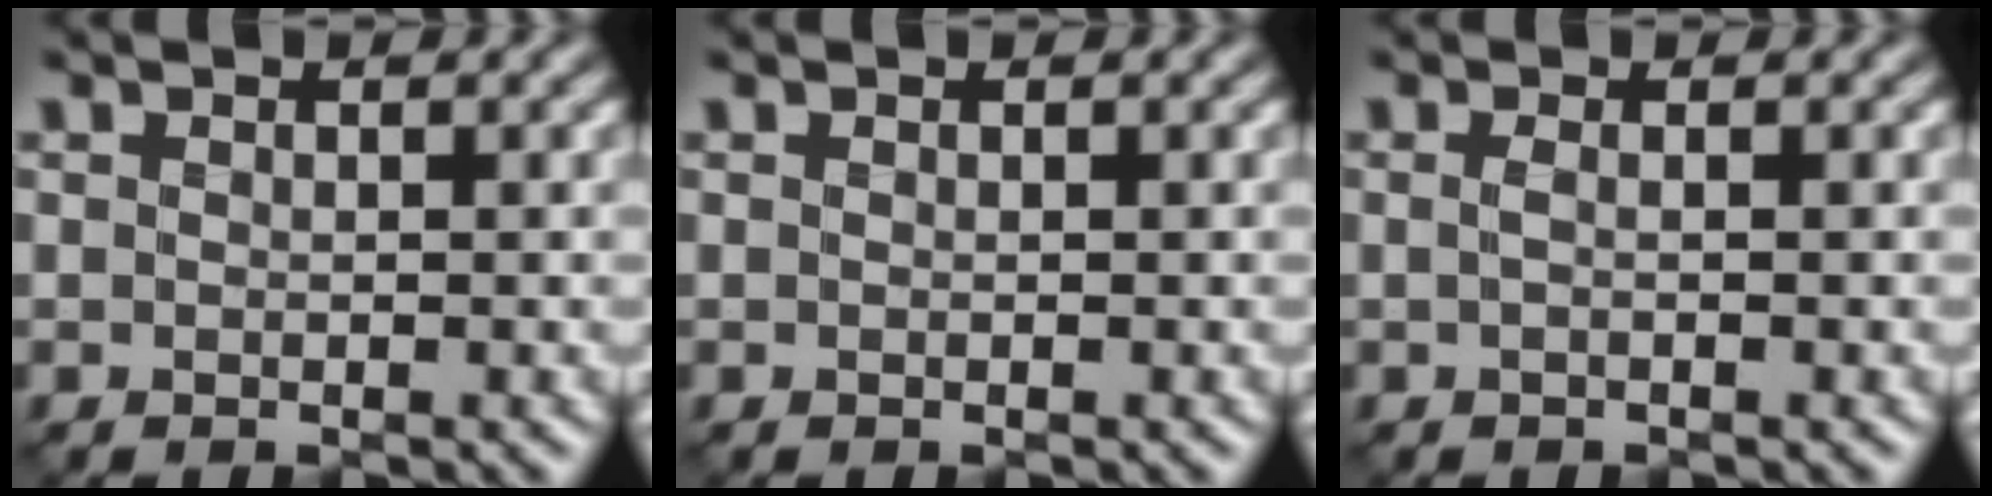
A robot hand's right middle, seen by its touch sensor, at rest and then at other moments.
{"total": 0.0}
{"total": 0.8, "force": [-0.3, 0.2, 0.6], "torque": [-0.013, 0.000, -0.012]}